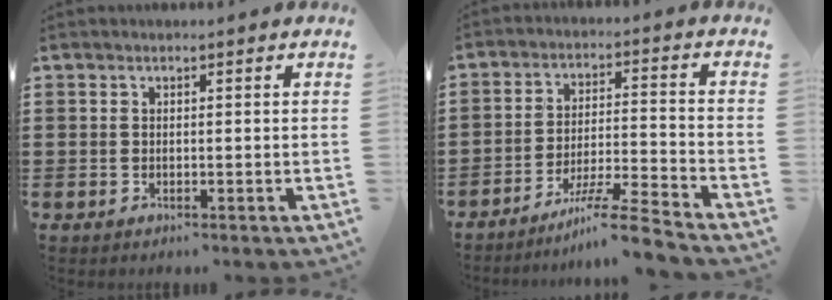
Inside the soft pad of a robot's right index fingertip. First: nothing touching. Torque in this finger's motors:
{"motor_torque": [1.77, -0.37, 0.21, 0.09]}